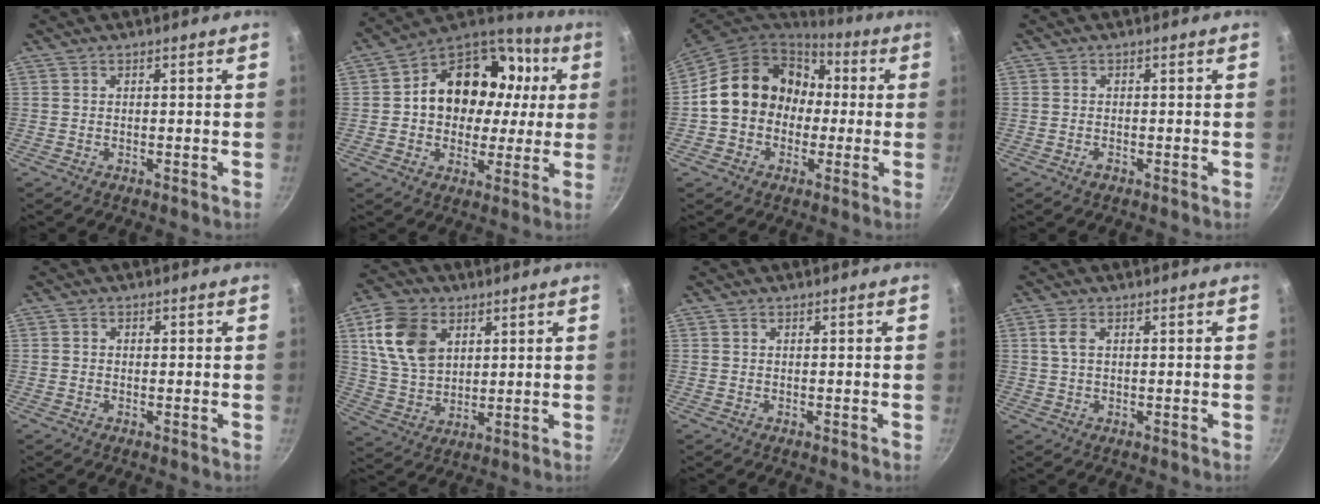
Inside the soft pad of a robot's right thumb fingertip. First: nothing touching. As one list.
[{"total": 20.5, "force": [2.8, 16.3, 12.0], "torque": [-0.162, 0.035, 0.039]}, {"total": 17.3, "force": [0.4, 14.7, 9.2], "torque": [-0.119, 0.052, -0.004]}, {"total": 1.2, "force": [-0.7, 0.8, 0.7], "torque": [-0.012, 0.003, -0.014]}, {"total": 0.7, "force": [0.0, 0.7, 0.3], "torque": [-0.004, 0.004, -0.001]}, {"total": 13.2, "force": [4.7, 9.3, 8.2], "torque": [-0.133, -0.015, 0.093]}, {"total": 0.0}, {"total": 2.4, "force": [0.6, 1.3, 2.0], "torque": [-0.042, 0.003, 0.012]}]